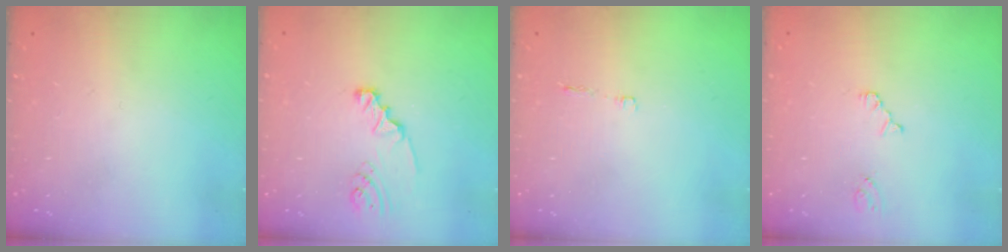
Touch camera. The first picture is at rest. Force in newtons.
{"total": 2.1, "press": 2.1, "slide": 0.1}
{"total": 2.5, "press": 2.4, "slide": 0.4}
{"total": 2.2, "press": 2.2, "slide": 0.4}